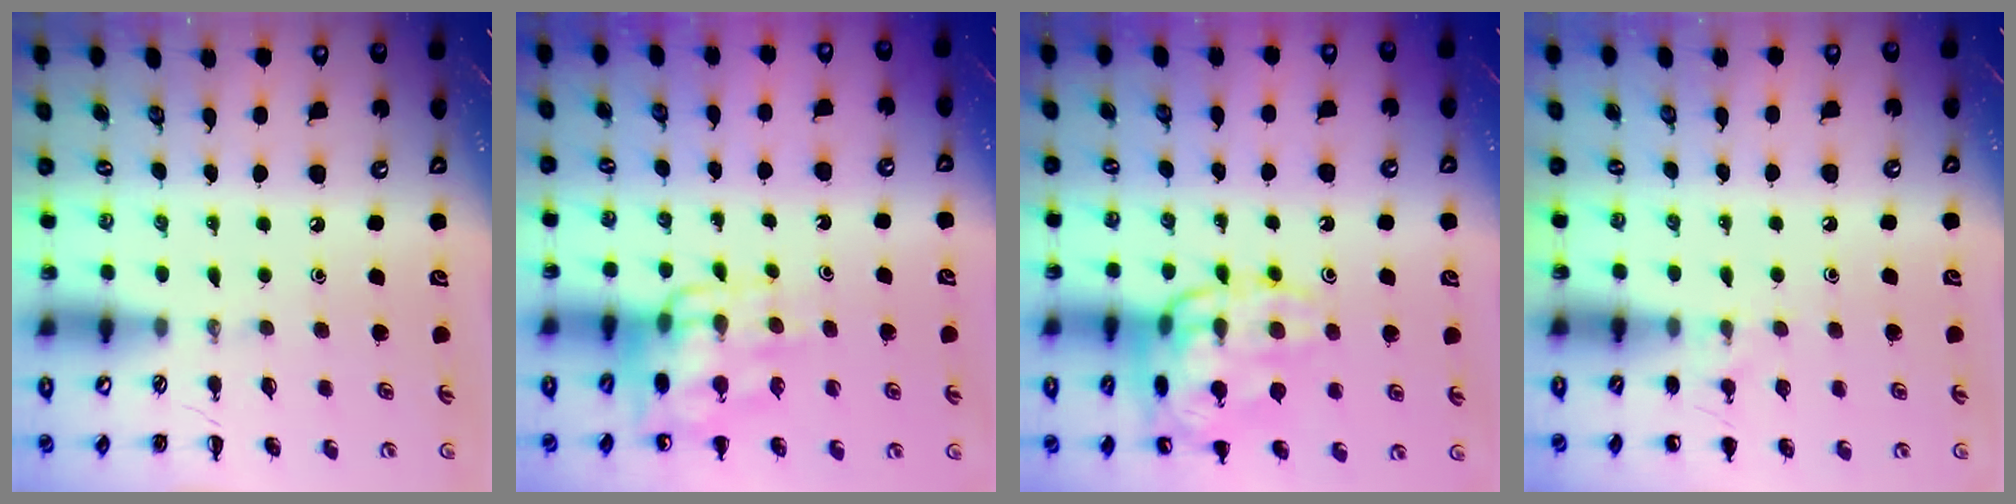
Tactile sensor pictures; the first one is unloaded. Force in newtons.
{"total": 11.2, "press": 10.9, "slide": 2.6}
{"total": 16.4, "press": 16.4, "slide": 0.5}
{"total": 5.6, "press": 5.4, "slide": 1.6}